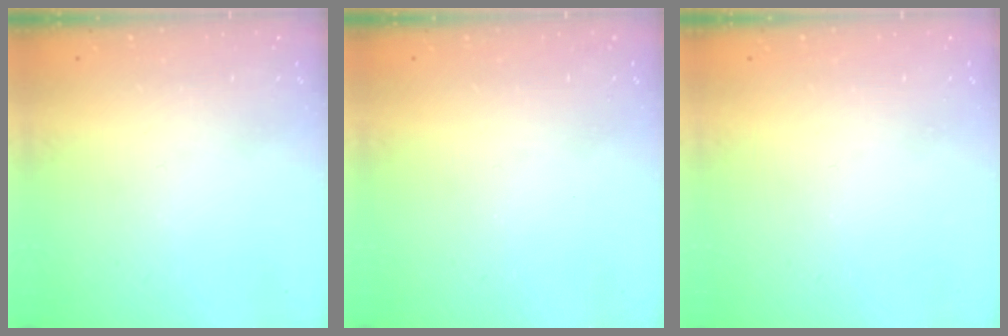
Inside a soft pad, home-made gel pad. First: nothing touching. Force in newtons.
{"total": 0.0}
{"total": 0.0}